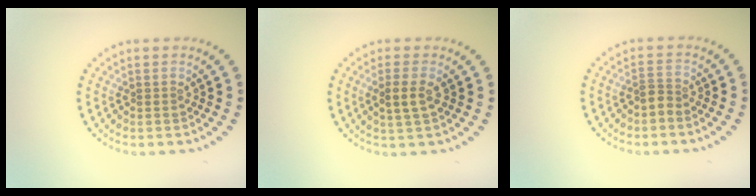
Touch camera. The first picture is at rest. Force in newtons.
{"total": 2.2, "press": 2.1, "slide": 0.8}
{"total": 1.1, "press": 0.8, "slide": 0.8}